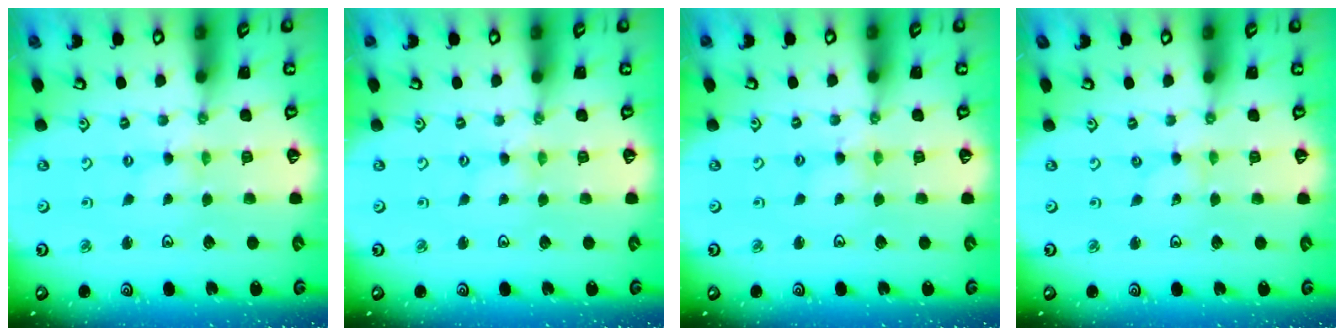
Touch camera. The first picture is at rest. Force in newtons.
{"total": 0.7, "press": 0.7, "slide": 0.1}
{"total": 2.2, "press": 2.2, "slide": 0.3}
{"total": 0.0}